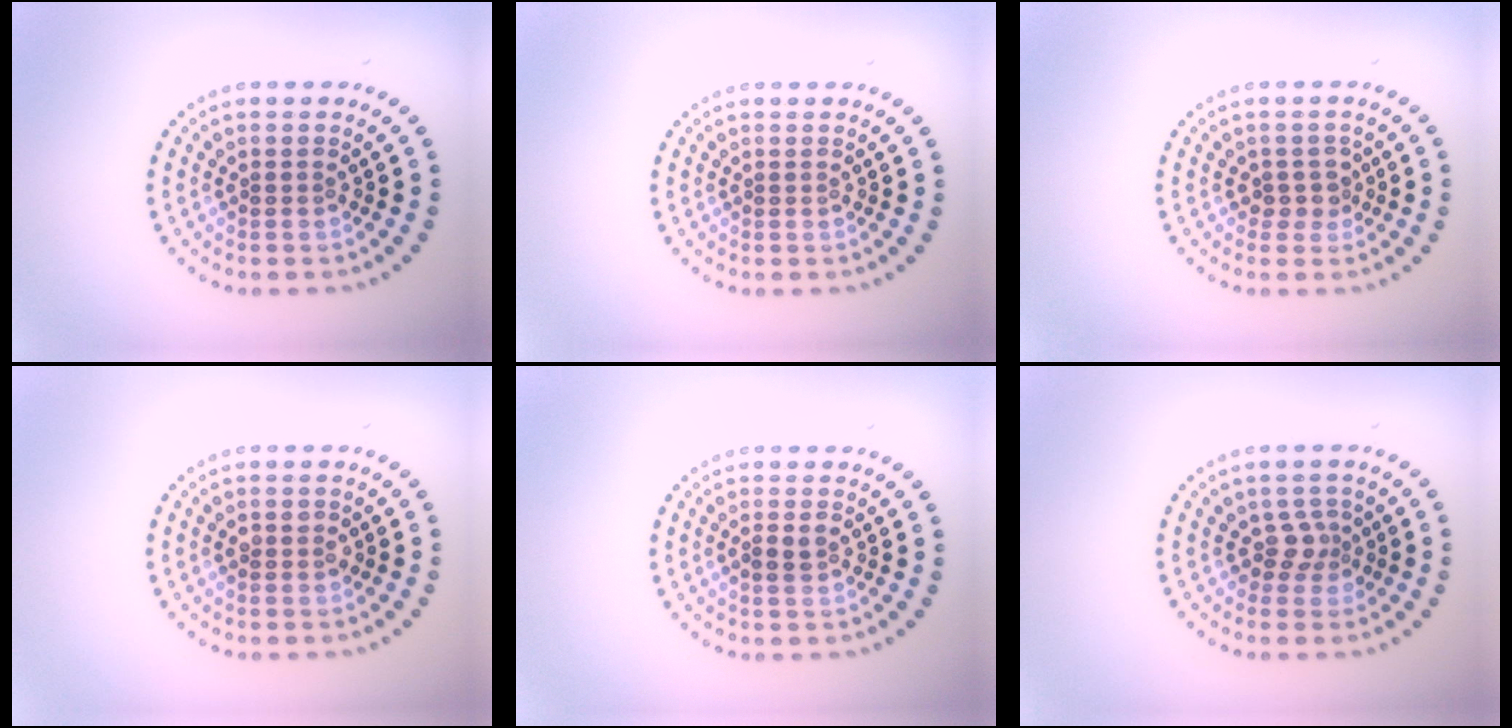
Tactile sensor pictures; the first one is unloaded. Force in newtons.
{"total": 0.0}
{"total": 1.5, "press": 1.2, "slide": 0.8}
{"total": 1.1, "press": 1.0, "slide": 0.2}
{"total": 1.3, "press": 1.3, "slide": 0.4}
{"total": 1.9, "press": 1.4, "slide": 1.3}